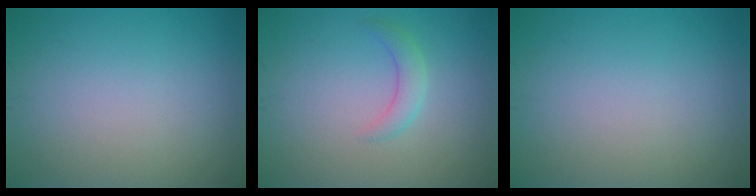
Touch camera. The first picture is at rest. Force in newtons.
{"total": 1.8, "press": 1.8, "slide": 0.1}
{"total": 0.0}